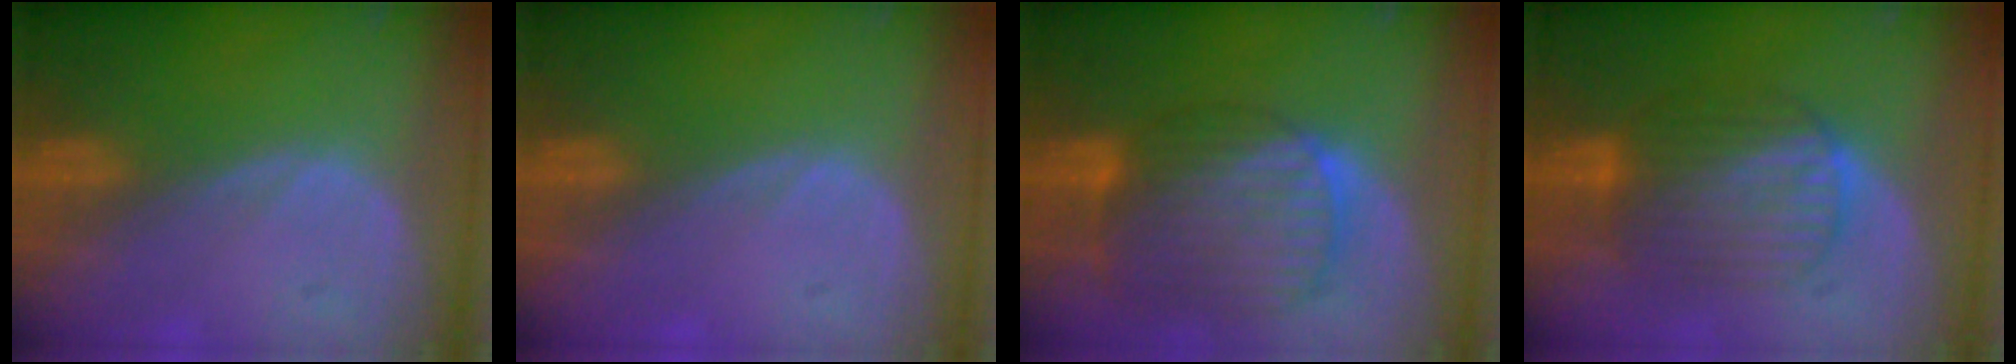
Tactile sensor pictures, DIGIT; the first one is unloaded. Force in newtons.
{"total": 0.7, "press": 0.1, "slide": 0.7}
{"total": 10.6, "press": 9.1, "slide": 5.4}
{"total": 7.7, "press": 7.7, "slide": 0.2}